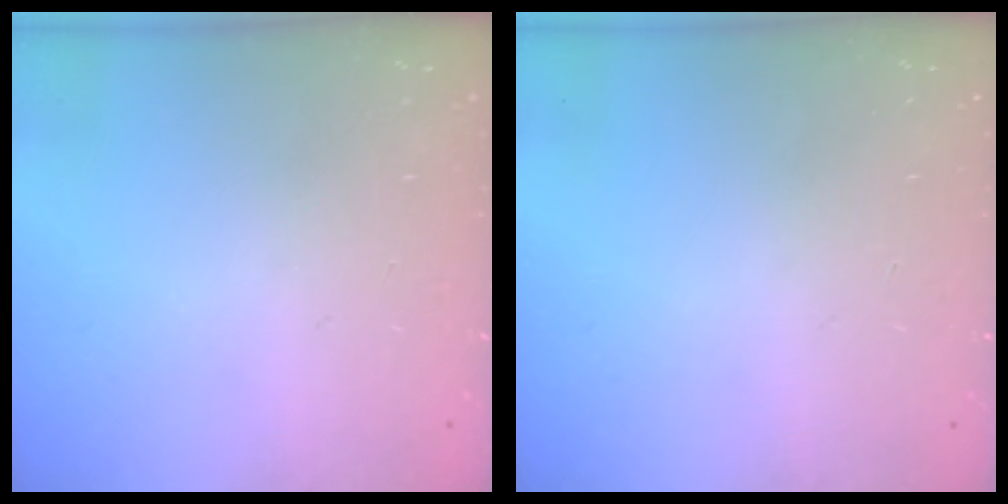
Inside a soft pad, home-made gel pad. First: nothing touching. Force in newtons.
{"total": 0.0}